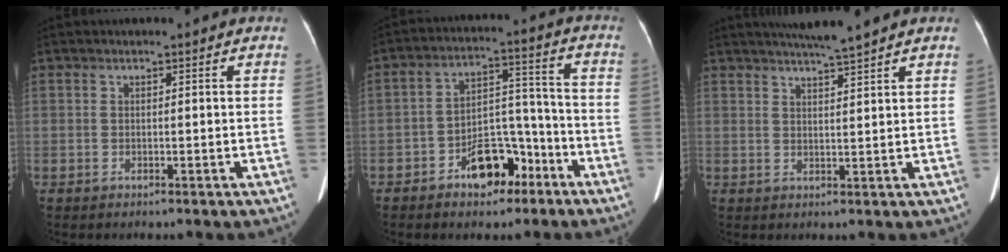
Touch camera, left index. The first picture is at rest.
{"total": 9.3, "force": [-5.7, 4.8, 5.5], "torque": [-0.094, 0.029, -0.088]}
{"total": 5.5, "force": [4.8, -0.9, 2.6], "torque": [-0.044, 0.005, 0.078]}